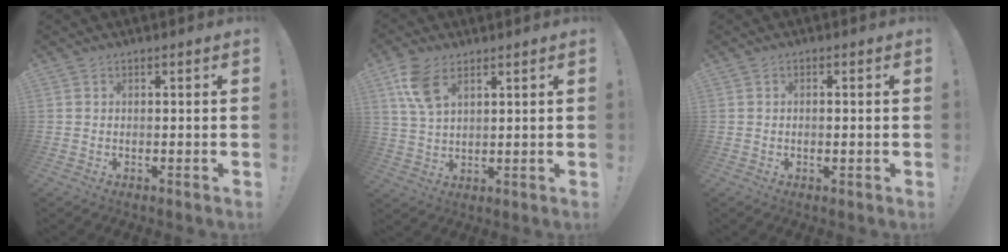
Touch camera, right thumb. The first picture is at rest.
{"total": 9.4, "force": [5.0, 5.1, 6.1], "torque": [-0.122, -0.015, 0.096]}
{"total": 0.9, "force": [-0.3, 0.4, 0.8], "torque": [-0.009, 0.000, -0.006]}